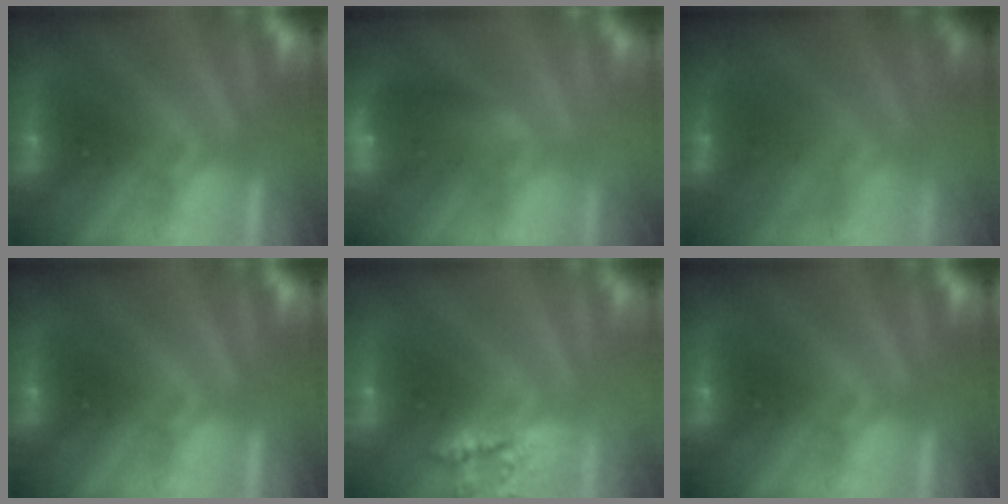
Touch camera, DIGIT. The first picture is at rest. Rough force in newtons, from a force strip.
{"total": 8.0}
{"total": 3.7}
{"total": 0.0}
{"total": 2.2}
{"total": 0.0}